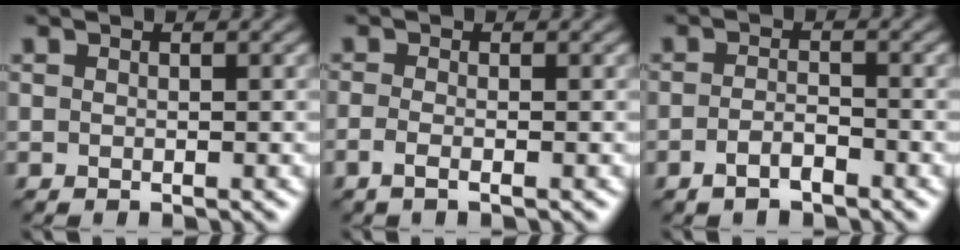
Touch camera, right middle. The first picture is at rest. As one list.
[{"total": 1.6, "force": [-0.7, 0.6, 1.3], "torque": [-0.023, -0.010, -0.022]}, {"total": 2.0, "force": [-1.2, 0.6, 1.4], "torque": [-0.029, 0.001, -0.025]}]